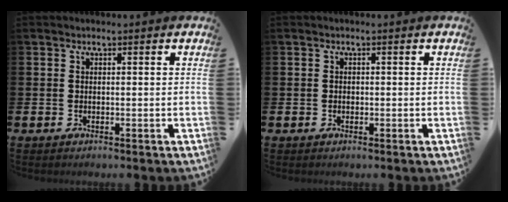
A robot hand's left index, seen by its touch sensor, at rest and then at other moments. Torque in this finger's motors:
{"motor_torque": [0.00, -0.02, -0.11, -0.01]}